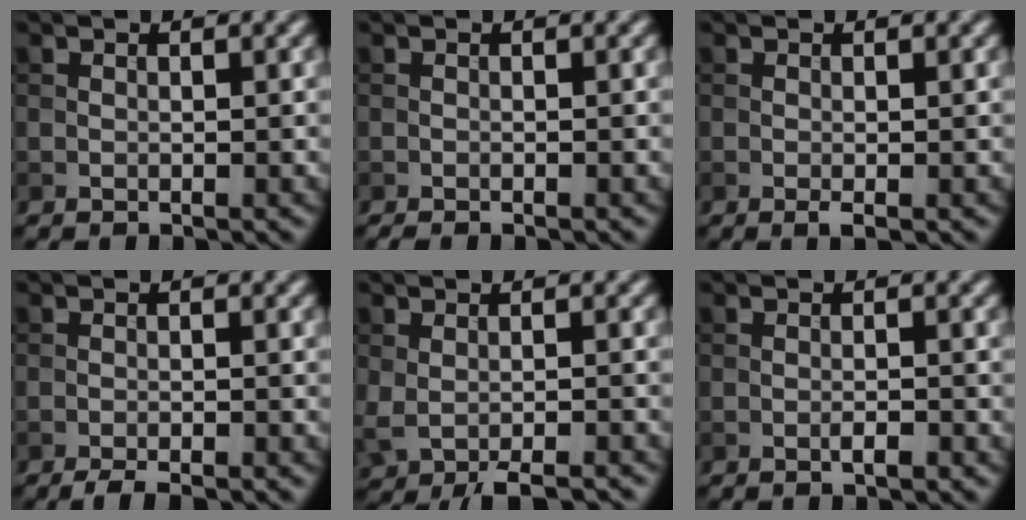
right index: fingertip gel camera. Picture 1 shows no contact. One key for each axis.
{"total": 0.6, "fx": -0.5, "fy": 0.0, "fz": 0.3, "tx": -0.002, "ty": 0.000, "tz": -0.010}
{"total": 0.8, "fx": -0.3, "fy": 0.1, "fz": 0.7, "tx": -0.014, "ty": -0.005, "tz": -0.005}
{"total": 2.2, "fx": -1.8, "fy": 0.3, "fz": 1.2, "tx": -0.019, "ty": -0.001, "tz": -0.032}
{"total": 4.1, "fx": -2.7, "fy": 1.2, "fz": 2.8, "tx": -0.054, "ty": -0.014, "tz": -0.039}
{"total": 1.1, "fx": -0.6, "fy": 0.2, "fz": 0.9, "tx": -0.015, "ty": 0.000, "tz": -0.010}